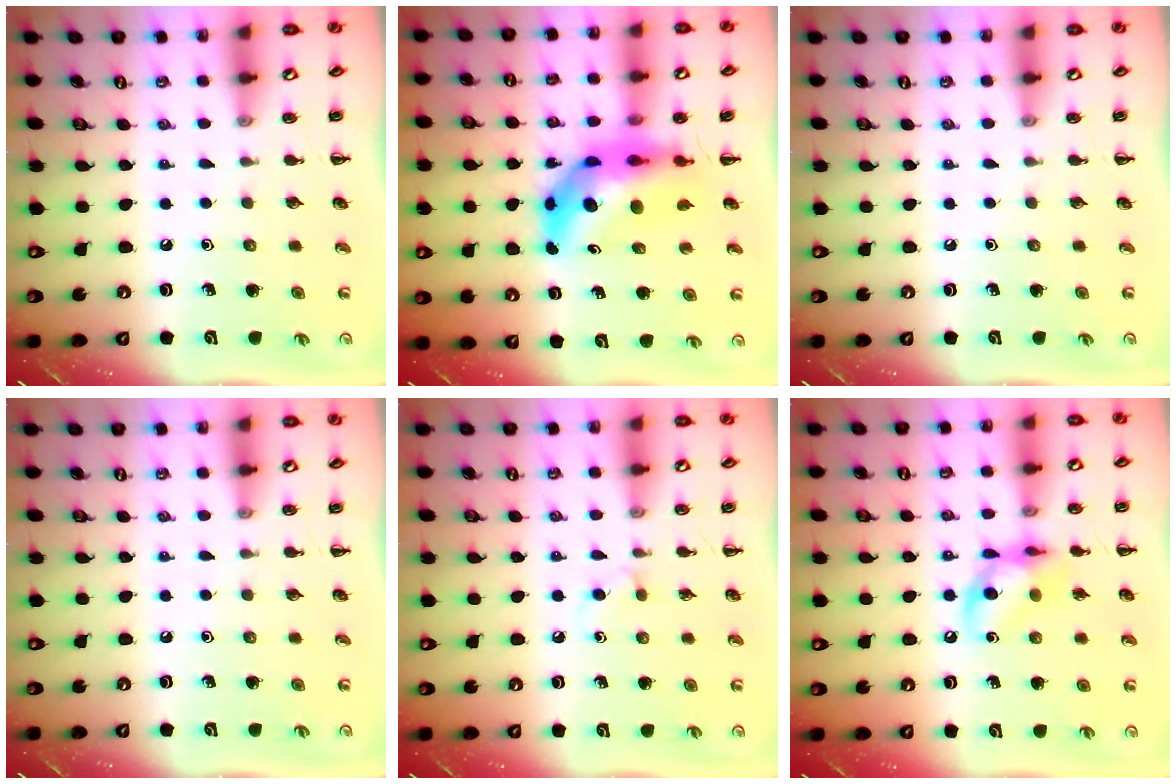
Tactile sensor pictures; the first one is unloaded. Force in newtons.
{"total": 10.8, "press": 10.3, "slide": 3.2}
{"total": 0.0}
{"total": 0.0}
{"total": 2.2, "press": 2.0, "slide": 1.0}
{"total": 12.2, "press": 12.0, "slide": 2.0}